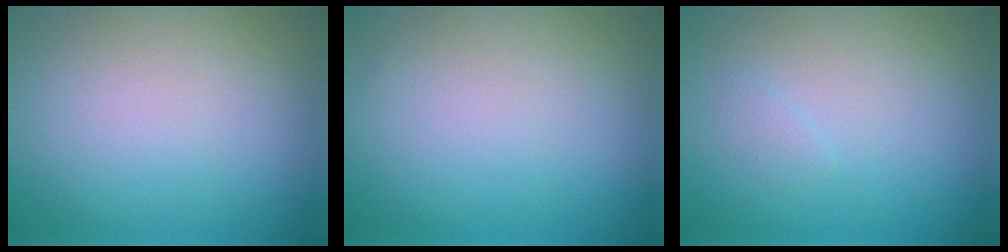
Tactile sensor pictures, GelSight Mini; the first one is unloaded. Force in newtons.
{"total": 0.0}
{"total": 0.7, "press": 0.7, "slide": 0.1}